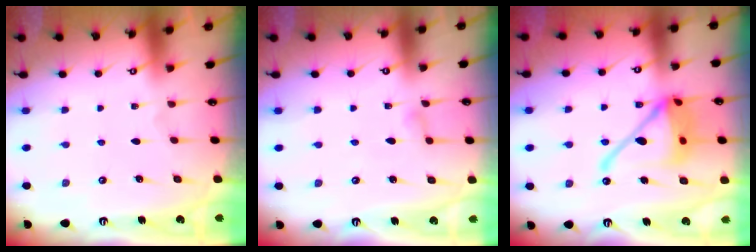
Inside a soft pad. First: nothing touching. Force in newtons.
{"total": 4.7, "press": 4.7, "slide": 0.5}
{"total": 17.8, "press": 17.7, "slide": 2.0}